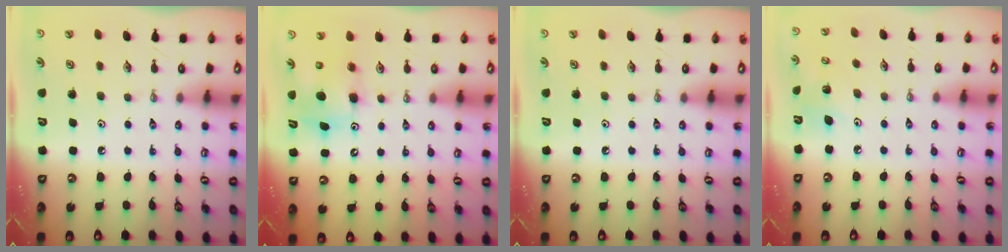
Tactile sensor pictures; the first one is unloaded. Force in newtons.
{"total": 8.0, "press": 7.8, "slide": 1.8}
{"total": 0.0}
{"total": 7.0, "press": 6.8, "slide": 1.7}